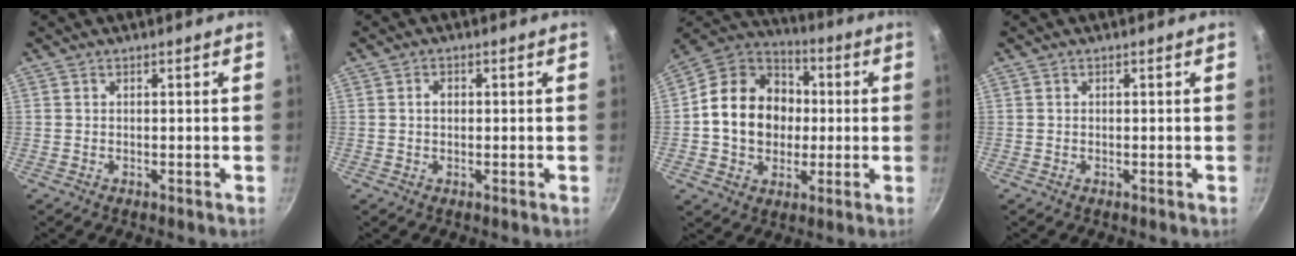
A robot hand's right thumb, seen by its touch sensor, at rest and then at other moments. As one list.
[{"total": 1.8, "force": [0.1, 1.3, 1.2], "torque": [-0.014, 0.006, 0.001]}, {"total": 18.4, "force": [0.3, 15.1, 10.5], "torque": [-0.148, 0.030, -0.003]}, {"total": 0.0}]